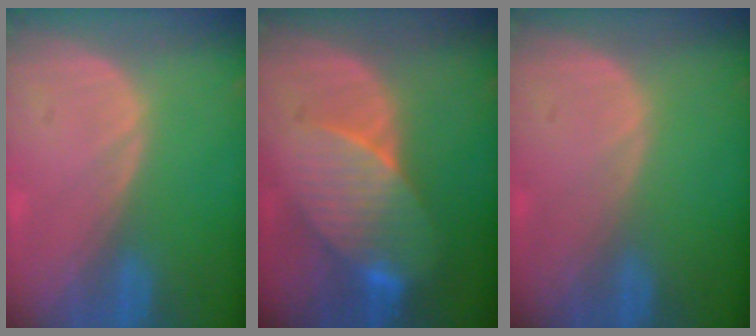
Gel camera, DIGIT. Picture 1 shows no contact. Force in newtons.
{"total": 8.0, "press": 7.8, "slide": 2.0}
{"total": 0.0}